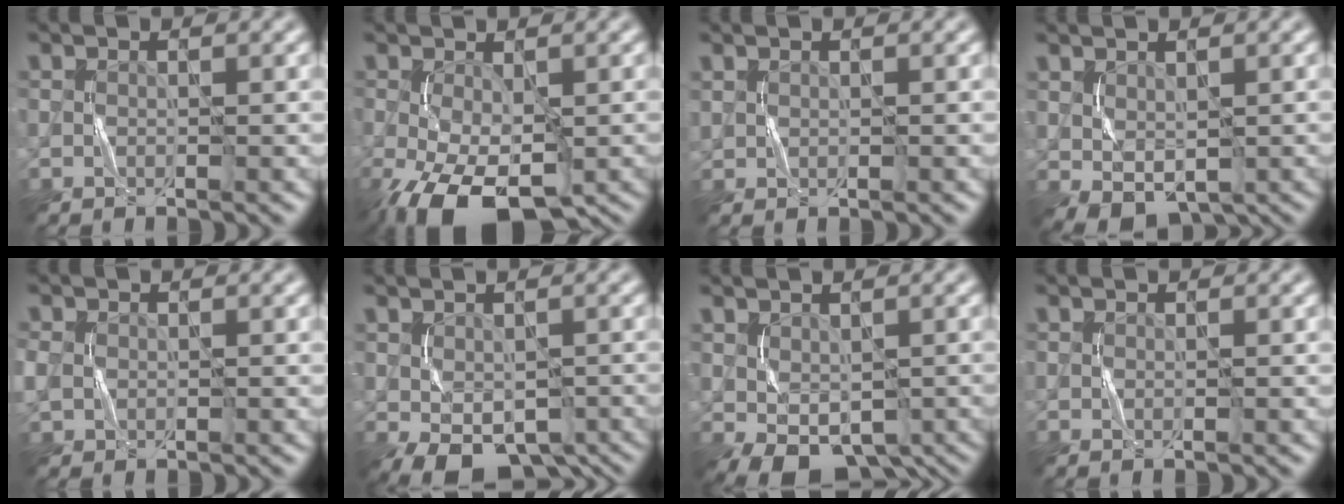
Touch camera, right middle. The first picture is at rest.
{"total": 8.9, "force": [-4.0, 4.5, 6.6], "torque": [-0.144, -0.024, -0.061]}
{"total": 0.6, "force": [0.5, 0.3, 0.2], "torque": [-0.006, -0.001, 0.014]}
{"total": 3.3, "force": [0.0, 2.2, 2.5], "torque": [-0.050, -0.007, 0.010]}
{"total": 1.8, "force": [0.1, 1.5, 1.0], "torque": [-0.025, 0.001, 0.002]}
{"total": 6.6, "force": [-3.1, 3.7, 4.6], "torque": [-0.077, -0.015, -0.039]}
{"total": 5.4, "force": [-1.8, 3.3, 3.9], "torque": [-0.072, -0.008, -0.021]}
{"total": 0.0}